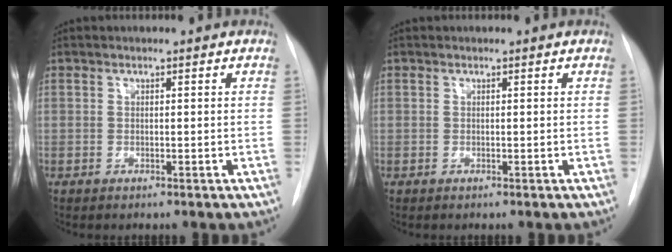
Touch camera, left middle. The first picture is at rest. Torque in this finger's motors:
{"motor_torque": [0.04, -0.04, -0.06, -0.01]}